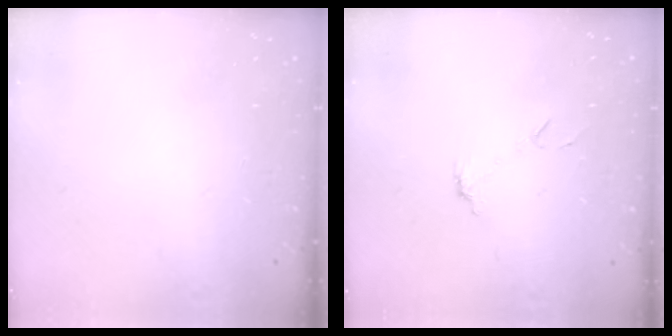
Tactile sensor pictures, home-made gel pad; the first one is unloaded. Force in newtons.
{"total": 5.6, "press": 5.6, "slide": 0.4}